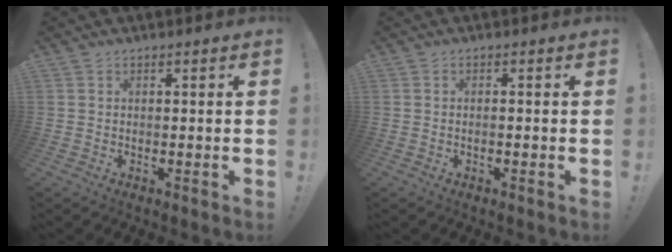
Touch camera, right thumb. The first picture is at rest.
{"total": 0.8, "force": [-0.7, -0.3, 0.4], "torque": [-0.015, 0.002, -0.010]}